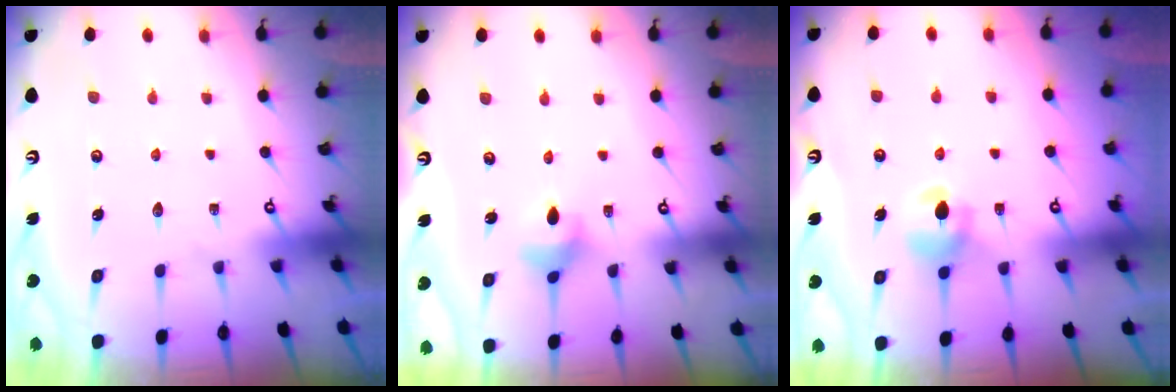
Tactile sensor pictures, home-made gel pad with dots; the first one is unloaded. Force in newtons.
{"total": 5.1, "press": 4.7, "slide": 1.8}
{"total": 6.6, "press": 6.5, "slide": 0.6}